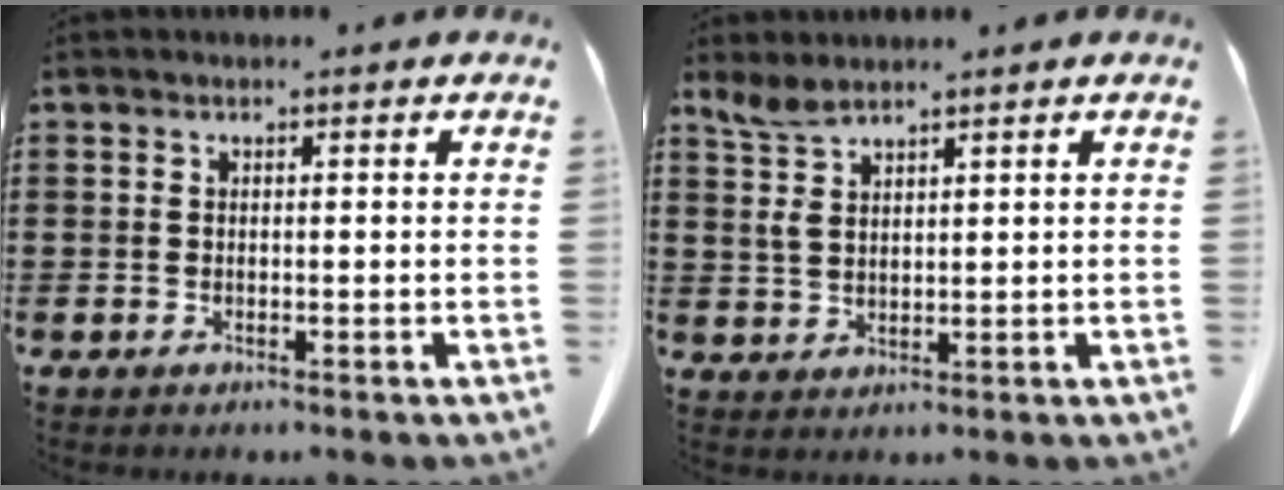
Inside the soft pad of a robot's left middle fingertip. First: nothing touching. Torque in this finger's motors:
{"motor_torque": [1.04, 0.69, 0.07, 0.05]}